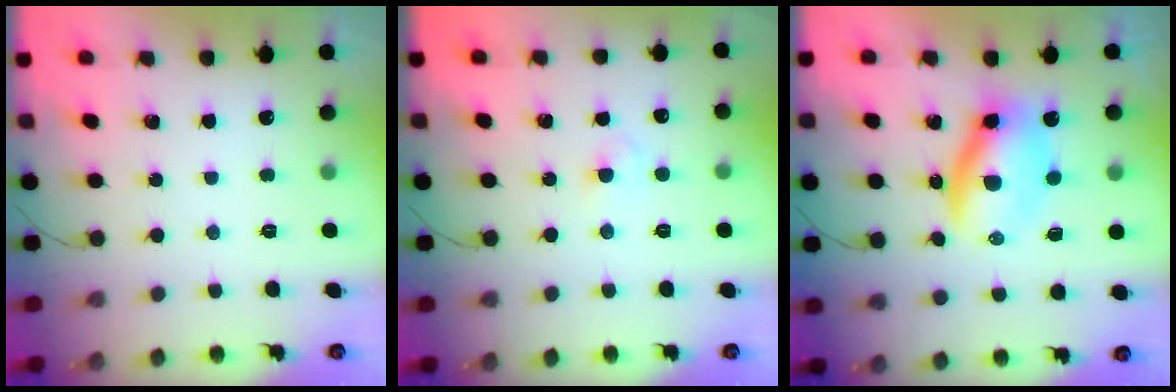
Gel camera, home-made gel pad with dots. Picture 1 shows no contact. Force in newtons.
{"total": 2.5, "press": 2.3, "slide": 1.0}
{"total": 9.8, "press": 9.6, "slide": 1.9}